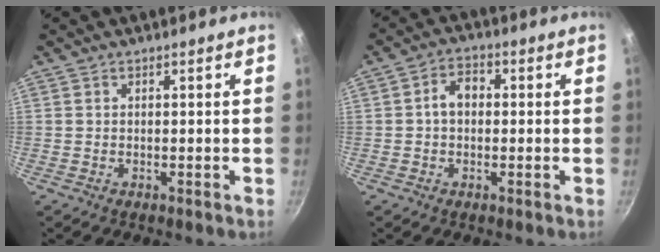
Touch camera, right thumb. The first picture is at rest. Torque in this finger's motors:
{"motor_torque": [0.26, 1.50, 0.56, 0.03, 0.03]}